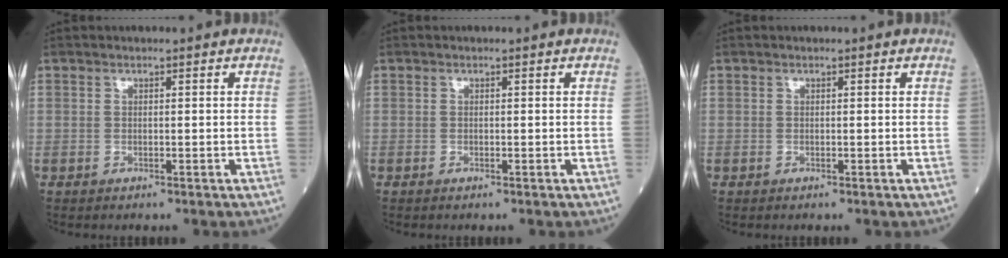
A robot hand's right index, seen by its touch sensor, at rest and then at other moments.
{"total": 0.0}
{"total": 0.0}